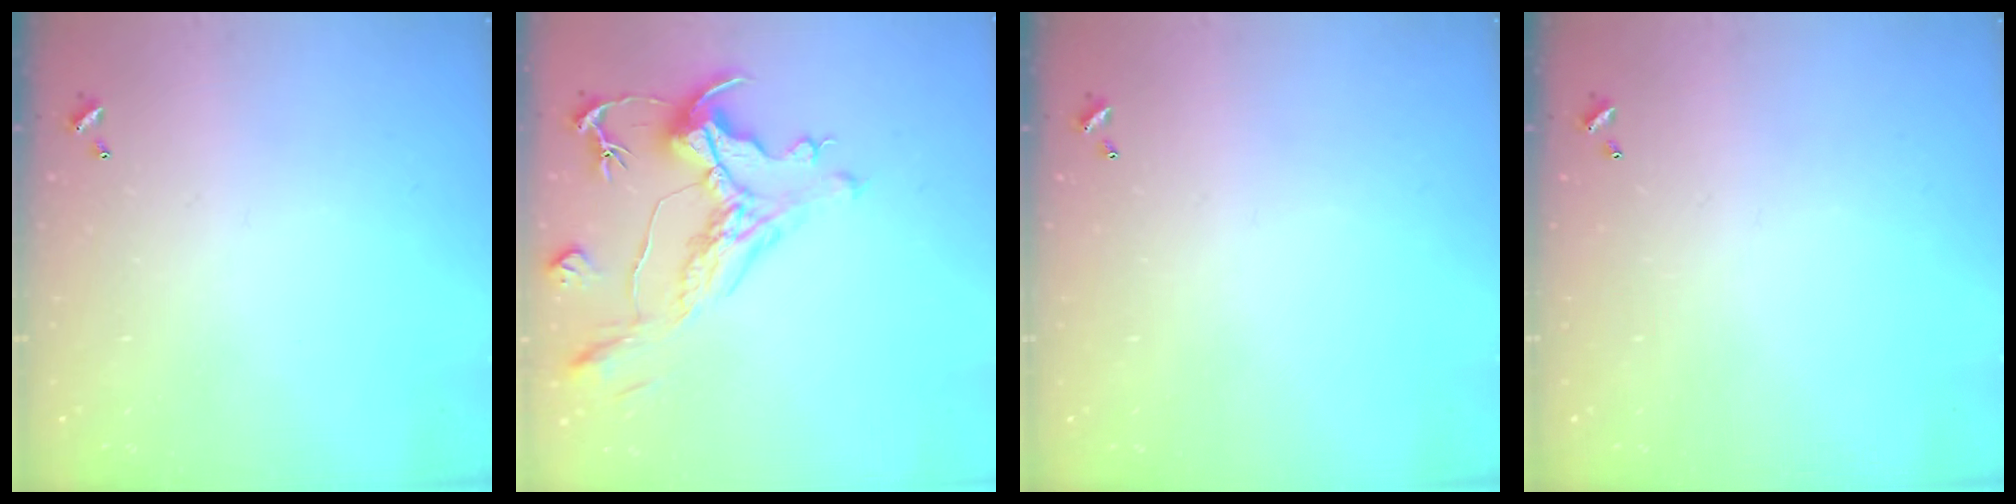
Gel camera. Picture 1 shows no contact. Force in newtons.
{"total": 1.6, "press": 0.6, "slide": 1.5}
{"total": 0.0}
{"total": 0.0}